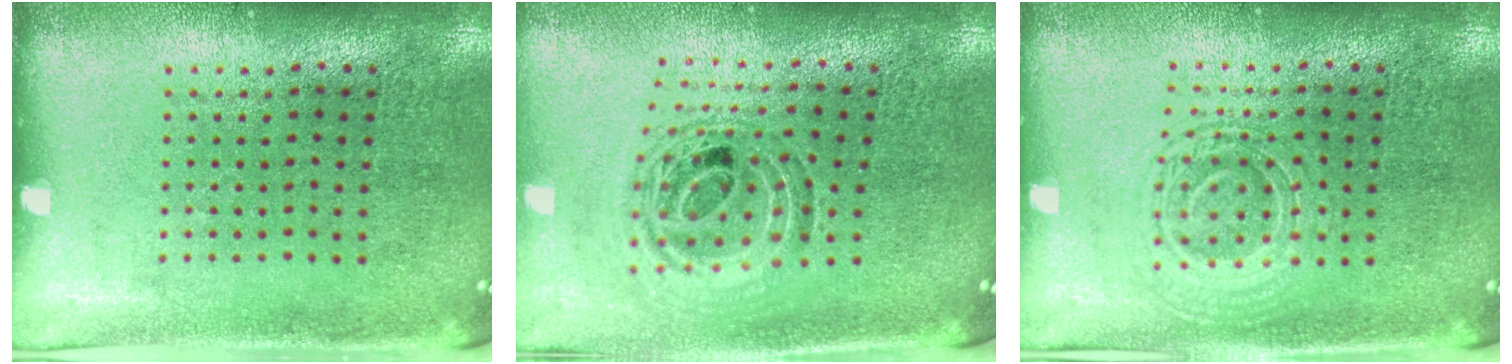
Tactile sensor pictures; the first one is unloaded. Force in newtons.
{"total": 1.0, "press": 0.9, "slide": 0.2}
{"total": 2.7, "press": 2.7, "slide": 0.5}